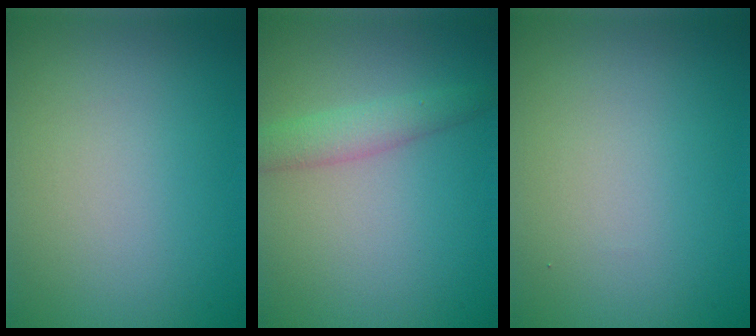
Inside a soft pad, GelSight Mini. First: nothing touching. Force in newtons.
{"total": 2.6, "press": 2.6, "slide": 0.1}
{"total": 0.0}